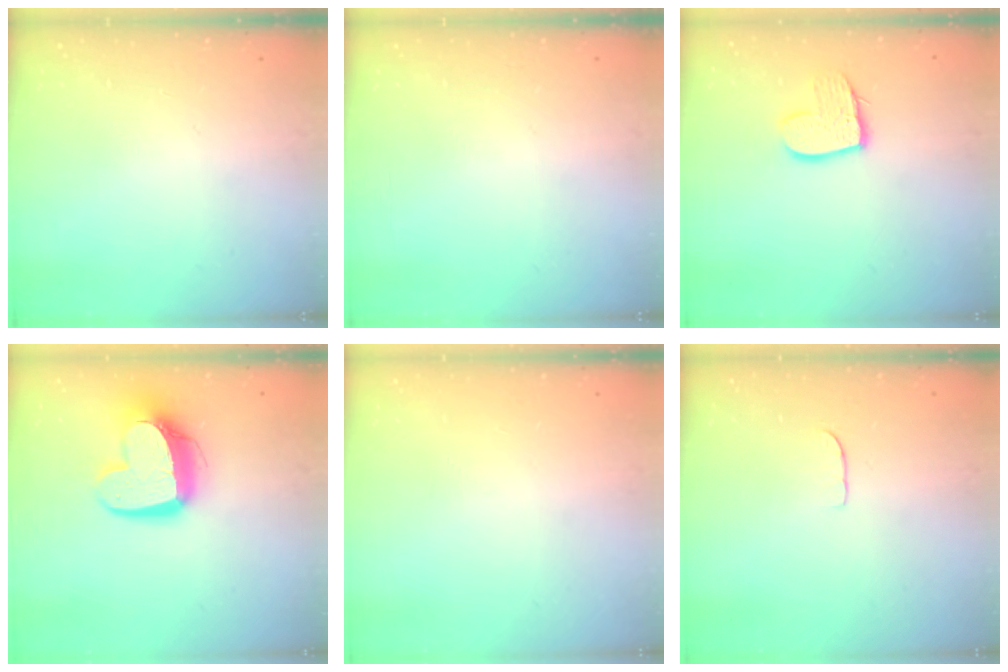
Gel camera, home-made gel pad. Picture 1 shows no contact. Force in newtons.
{"total": 0.0}
{"total": 10.7, "press": 10.6, "slide": 0.8}
{"total": 14.4, "press": 14.3, "slide": 1.3}
{"total": 0.0}
{"total": 3.6, "press": 3.6, "slide": 0.2}